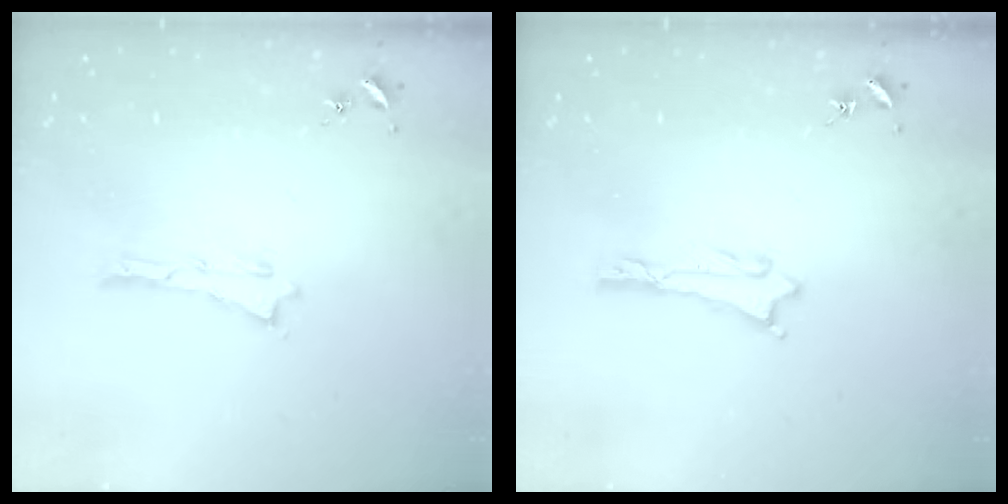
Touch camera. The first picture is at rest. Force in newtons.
{"total": 0.7, "press": 0.7, "slide": 0.1}